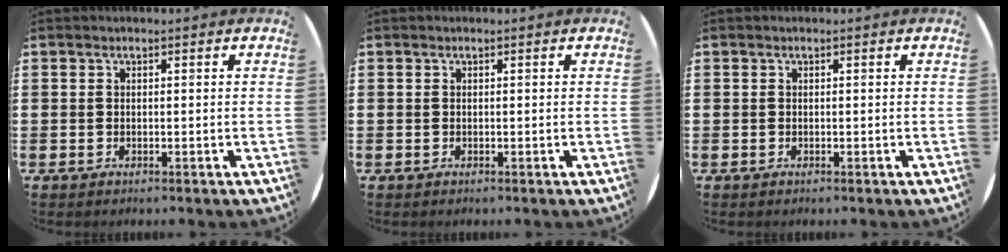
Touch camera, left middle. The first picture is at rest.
{"total": 0.0}
{"total": 0.0}